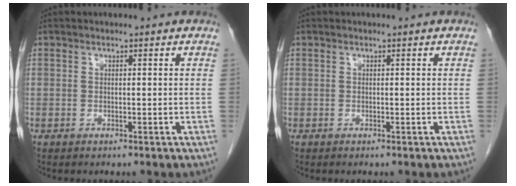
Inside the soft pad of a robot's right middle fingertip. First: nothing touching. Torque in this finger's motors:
{"motor_torque": [-0.17, 0.01, -0.06, 0.00]}